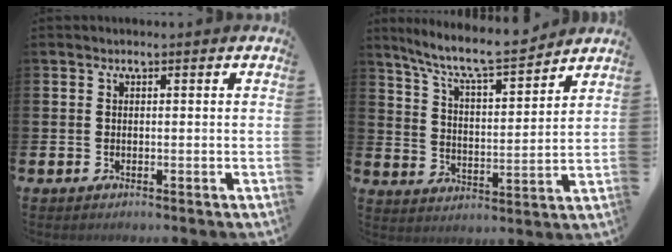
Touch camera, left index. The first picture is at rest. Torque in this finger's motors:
{"motor_torque": [0.75, -0.86, 0.34, 0.13]}